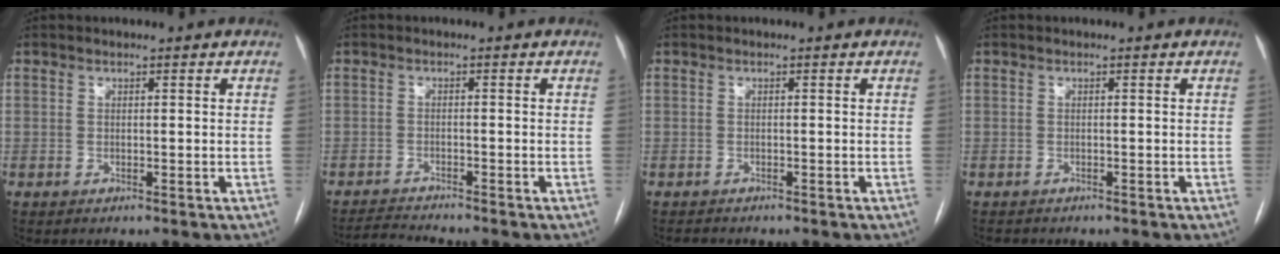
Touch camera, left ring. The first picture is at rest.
{"total": 3.1, "force": [-2.9, -1.1, 0.0], "torque": [-0.005, -0.020, -0.052]}
{"total": 1.6, "force": [-1.5, 0.4, 0.4], "torque": [-0.007, -0.005, -0.018]}
{"total": 1.6, "force": [-1.4, 0.6, 0.4], "torque": [-0.009, -0.004, -0.016]}